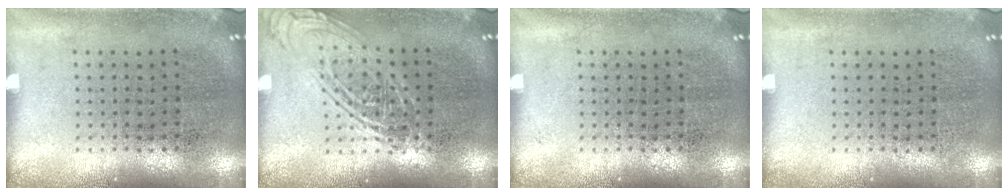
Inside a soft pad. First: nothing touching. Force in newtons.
{"total": 1.8, "press": 1.8, "slide": 0.1}
{"total": 0.0}
{"total": 0.0}